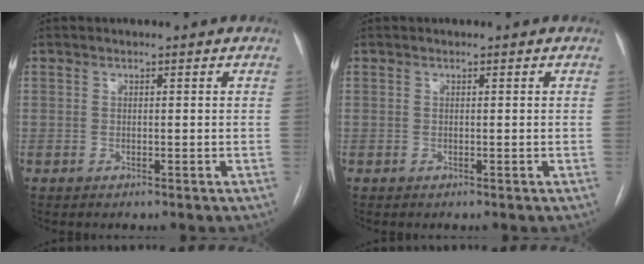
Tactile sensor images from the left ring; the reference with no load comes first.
{"total": 0.0}